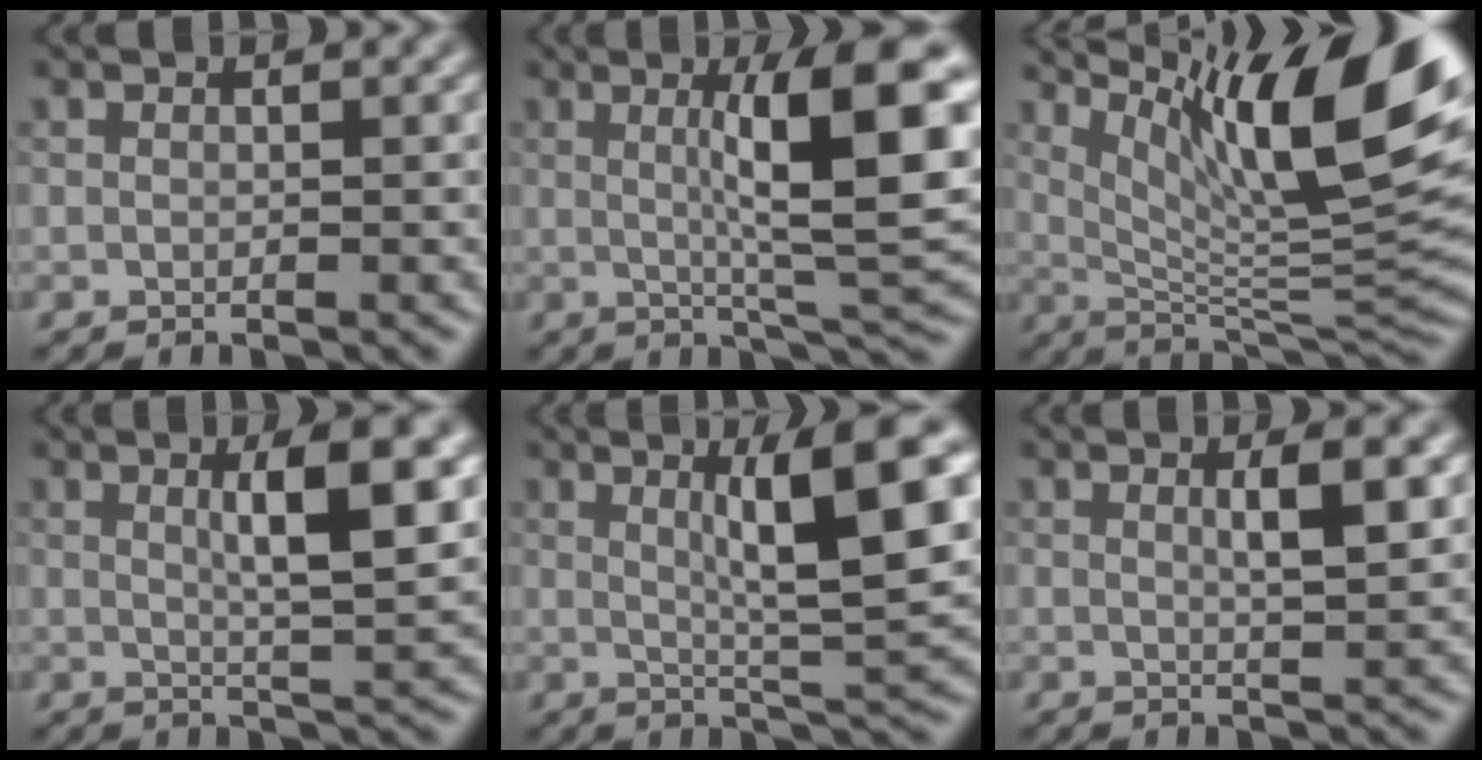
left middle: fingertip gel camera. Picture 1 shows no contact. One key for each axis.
{"total": 10.5, "fx": 1.8, "fy": 2.0, "fz": 10.2, "tx": -0.134, "ty": 0.004, "tz": 0.030}
{"total": 14.0, "fx": 6.5, "fy": 3.0, "fz": 12.0, "tx": -0.188, "ty": 0.009, "tz": 0.119}
{"total": 6.3, "fx": 1.7, "fy": 1.2, "fz": 6.0, "tx": -0.083, "ty": 0.006, "tz": 0.027}
{"total": 8.8, "fx": 2.3, "fy": 1.4, "fz": 8.4, "tx": -0.113, "ty": 0.001, "tz": 0.040}
{"total": 3.3, "fx": 0.9, "fy": 0.7, "fz": 3.1, "tx": -0.042, "ty": 0.004, "tz": 0.012}